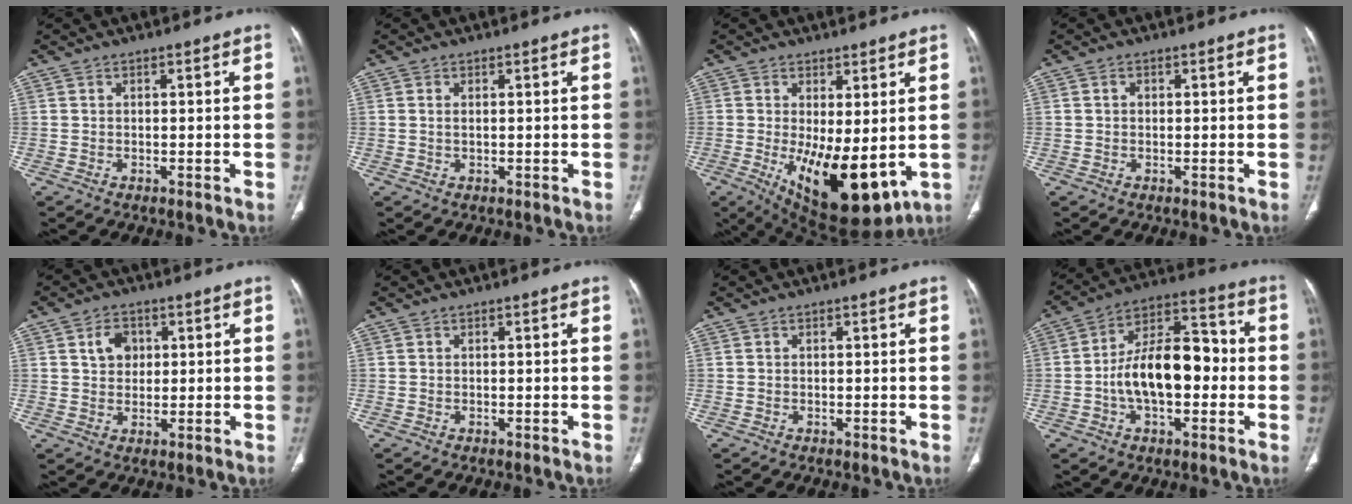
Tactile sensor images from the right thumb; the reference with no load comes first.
{"total": 0.9, "force": [0.2, 0.4, 0.8], "torque": [-0.020, 0.002, 0.007]}
{"total": 15.8, "force": [-2.4, 6.6, 14.1], "torque": [-0.216, -0.033, -0.013]}
{"total": 1.3, "force": [0.4, 1.1, 0.6], "torque": [-0.007, 0.000, 0.006]}
{"total": 5.0, "force": [1.6, 3.8, 2.7], "torque": [-0.026, -0.004, 0.026]}
{"total": 0.0}
{"total": 0.0}
{"total": 16.2, "force": [-1.8, 9.0, 13.3], "torque": [-0.207, 0.044, -0.036]}